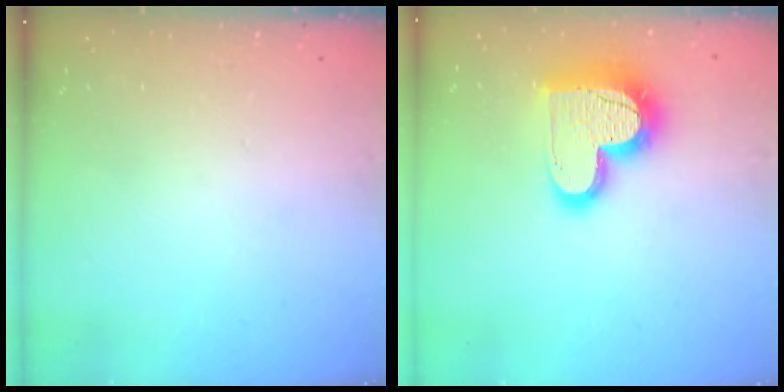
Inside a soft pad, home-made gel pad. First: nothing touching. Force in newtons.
{"total": 17.7, "press": 17.7, "slide": 1.5}